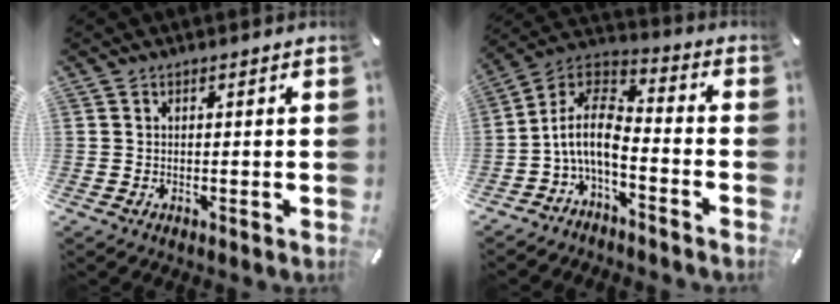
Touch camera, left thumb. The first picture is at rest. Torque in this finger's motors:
{"motor_torque": [-0.33, 1.23, 1.10, 0.67, 0.42]}